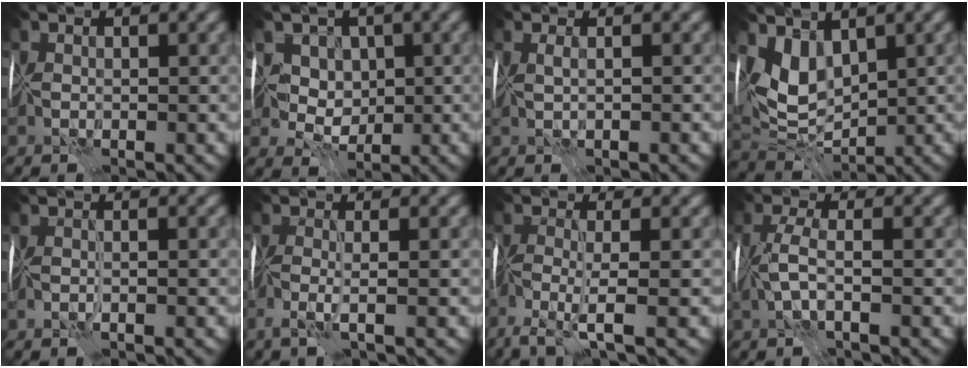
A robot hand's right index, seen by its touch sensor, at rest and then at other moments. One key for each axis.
{"total": 5.9, "fx": 2.2, "fy": 4.8, "fz": 2.7, "tx": -0.012, "ty": -0.003, "tz": 0.021}
{"total": 0.9, "fx": 0.1, "fy": -0.8, "fz": 0.1, "tx": 0.001, "ty": -0.002, "tz": 0.005}
{"total": 4.3, "fx": 2.1, "fy": 2.4, "fz": 2.9, "tx": -0.054, "ty": -0.016, "tz": 0.037}
{"total": 1.3, "fx": -0.8, "fy": -1.0, "fz": -0.4, "tx": 0.008, "ty": -0.004, "tz": -0.015}
{"total": 2.0, "fx": -1.1, "fy": -1.2, "fz": 1.0, "tx": -0.025, "ty": -0.009, "tz": -0.029}
{"total": 3.4, "fx": -2.5, "fy": -0.8, "fz": 2.2, "tx": -0.045, "ty": -0.015, "tz": -0.060}
{"total": 2.3, "fx": -1.1, "fy": -0.3, "fz": 2.0, "tx": -0.050, "ty": 0.002, "tz": -0.027}